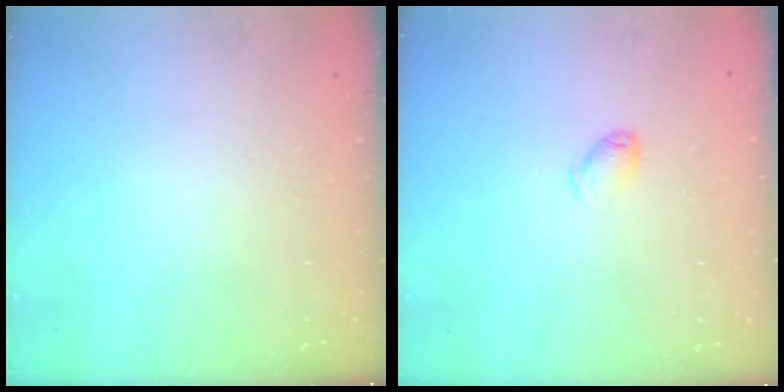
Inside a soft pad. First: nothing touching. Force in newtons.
{"total": 3.6, "press": 3.5, "slide": 0.6}